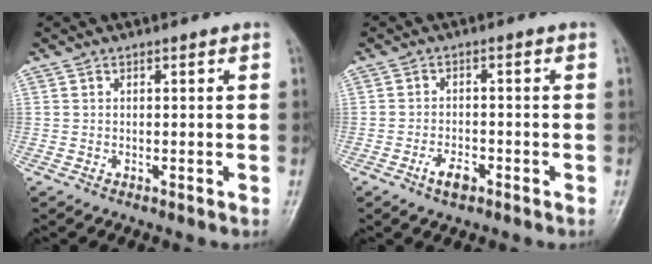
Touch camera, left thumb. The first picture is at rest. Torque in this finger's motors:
{"motor_torque": [-0.59, 0.57, 0.43, 0.23, 0.01]}